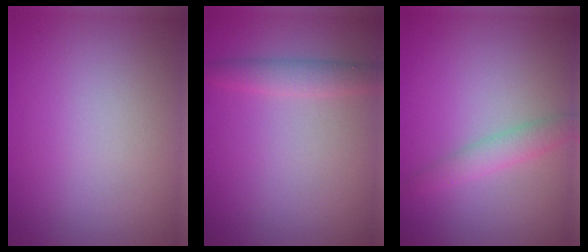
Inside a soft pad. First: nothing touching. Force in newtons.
{"total": 2.1, "press": 2.1, "slide": 0.1}
{"total": 2.1, "press": 2.1, "slide": 0.1}